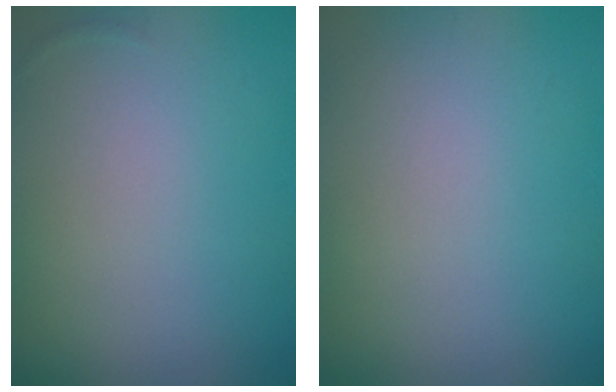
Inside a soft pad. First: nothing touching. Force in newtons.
{"total": 0.0}